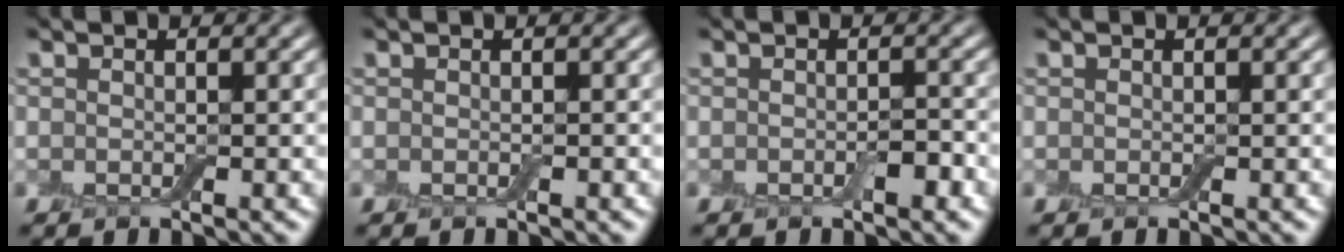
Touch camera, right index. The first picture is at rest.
{"total": 0.0}
{"total": 1.2, "force": [-0.5, 0.5, 1.0], "torque": [-0.014, 0.000, -0.007]}
{"total": 0.0}